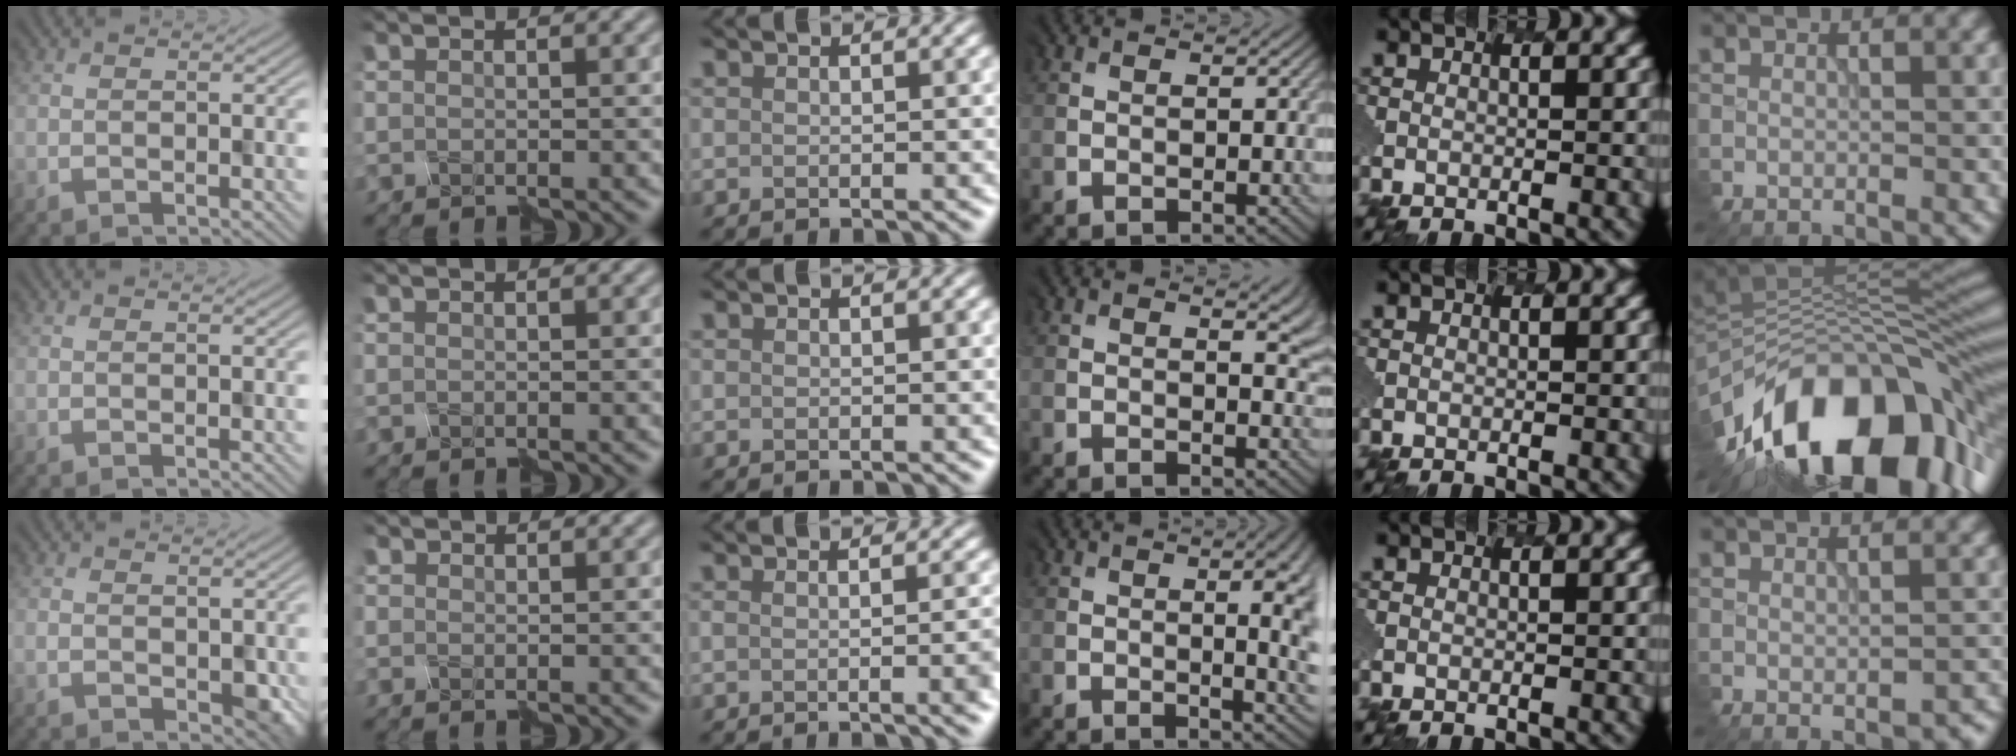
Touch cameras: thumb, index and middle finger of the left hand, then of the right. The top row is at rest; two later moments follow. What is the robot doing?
{"motion": "disassemble", "object": "spray bottle"}